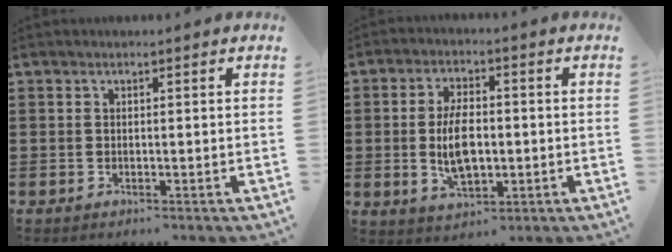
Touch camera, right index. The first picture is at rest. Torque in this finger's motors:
{"motor_torque": [0.93, 0.86, 0.65, 0.21]}